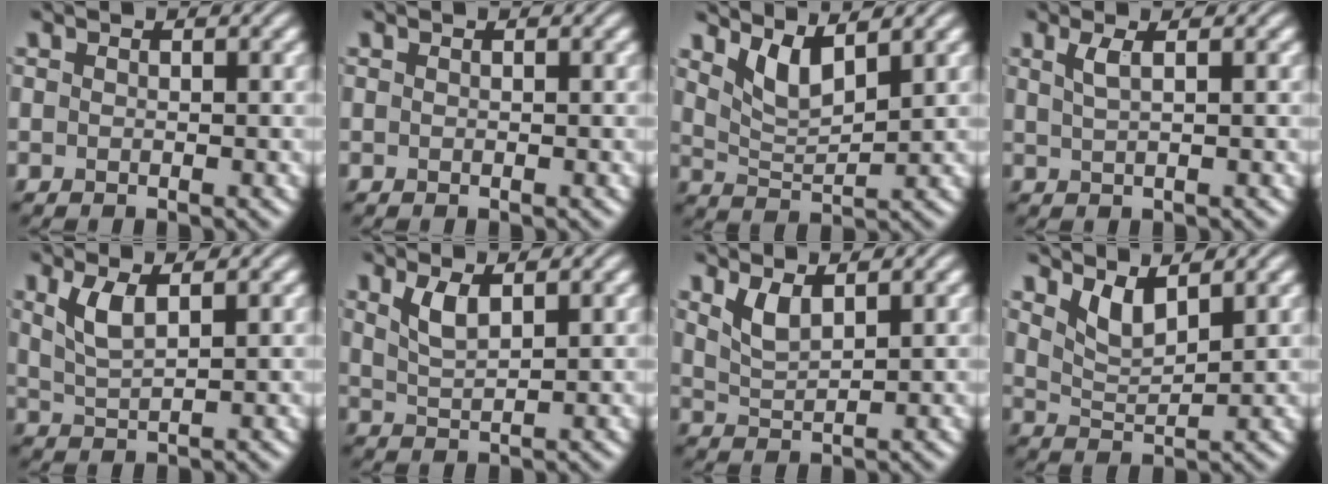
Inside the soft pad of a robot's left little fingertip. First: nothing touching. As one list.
[{"total": 0.0}, {"total": 3.6, "force": [2.4, 1.1, 2.5], "torque": [-0.058, -0.009, 0.052]}, {"total": 1.8, "force": [0.7, 0.6, 1.5], "torque": [-0.026, 0.002, 0.011]}, {"total": 2.8, "force": [1.3, 0.9, 2.3], "torque": [-0.051, -0.004, 0.029]}, {"total": 2.4, "force": [1.3, 0.8, 1.8], "torque": [-0.040, -0.004, 0.030]}, {"total": 2.3, "force": [1.5, 0.7, 1.6], "torque": [-0.038, -0.009, 0.034]}, {"total": 2.9, "force": [2.1, 0.8, 1.9], "torque": [-0.042, -0.011, 0.045]}]